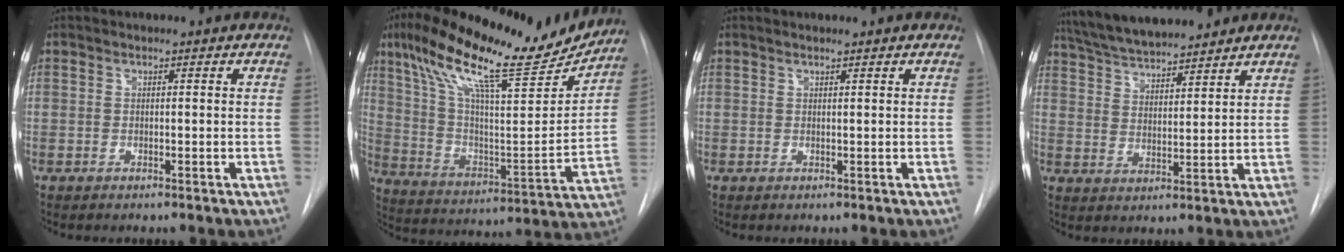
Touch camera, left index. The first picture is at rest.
{"total": 23.4, "force": [18.7, 3.8, 13.6], "torque": [-0.239, 0.002, 0.298]}
{"total": 0.9, "force": [0.8, 0.0, 0.5], "torque": [-0.010, 0.011, 0.016]}
{"total": 12.7, "force": [11.5, 1.6, 5.0], "torque": [-0.091, 0.023, 0.198]}